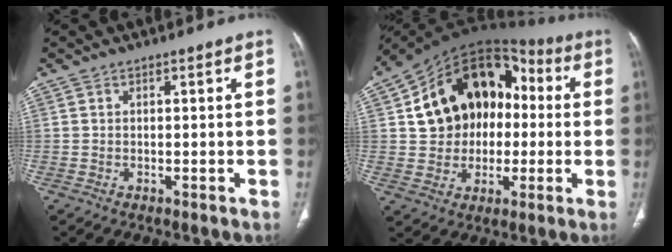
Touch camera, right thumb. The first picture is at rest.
{"total": 20.6, "force": [2.0, 15.5, 13.5], "torque": [-0.178, 0.040, 0.034]}